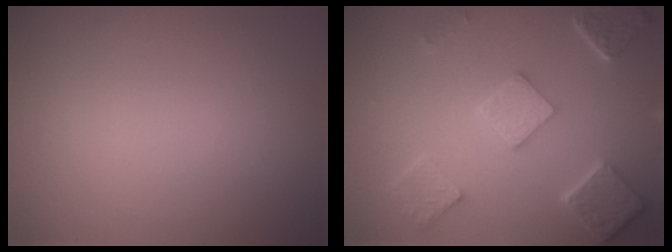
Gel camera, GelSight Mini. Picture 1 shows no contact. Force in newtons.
{"total": 5.3, "press": 4.1, "slide": 3.4}